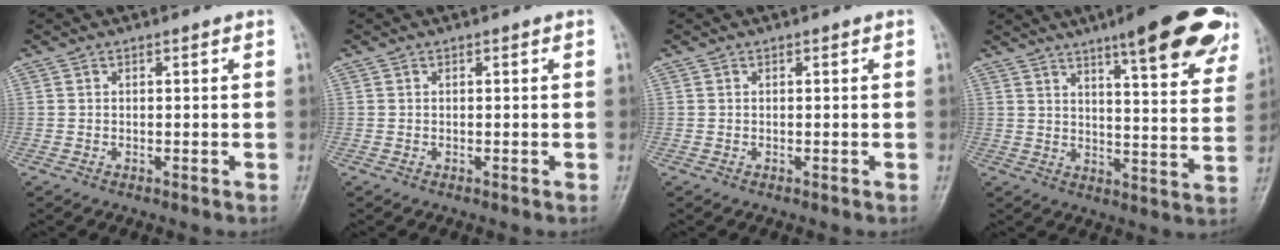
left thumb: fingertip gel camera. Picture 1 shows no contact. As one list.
[{"total": 0.0}, {"total": 0.0}, {"total": 21.2, "force": [13.7, 4.7, 15.5], "torque": [-0.172, -0.048, 0.173]}]